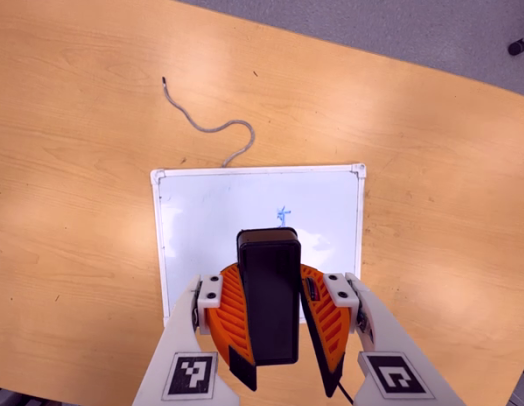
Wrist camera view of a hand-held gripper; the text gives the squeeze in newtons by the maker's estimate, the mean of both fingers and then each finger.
{"total": 9.7, "left": 9.6, "right": 9.8}